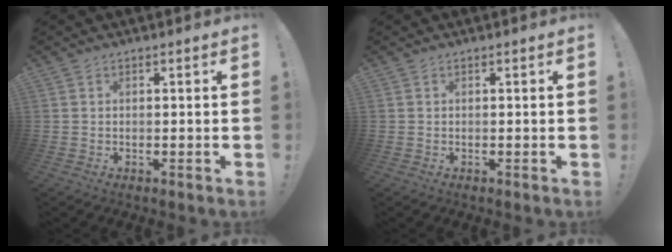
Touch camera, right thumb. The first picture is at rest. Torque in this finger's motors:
{"motor_torque": [-0.08, 0.07, -0.07, 0.07, 0.00]}